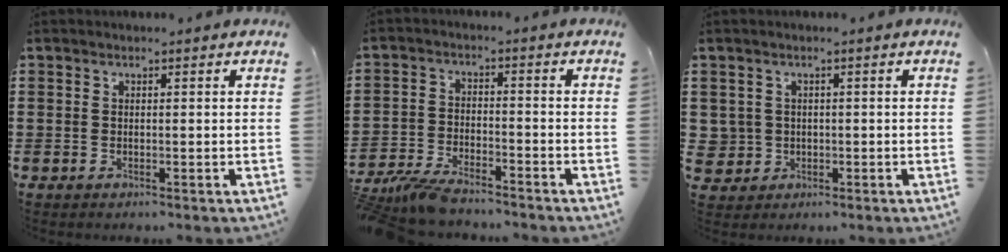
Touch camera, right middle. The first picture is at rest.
{"total": 5.3, "force": [-5.0, 0.6, 1.5], "torque": [-0.053, -0.008, -0.104]}
{"total": 2.6, "force": [-0.1, 2.6, 0.1], "torque": [-0.016, 0.008, -0.005]}